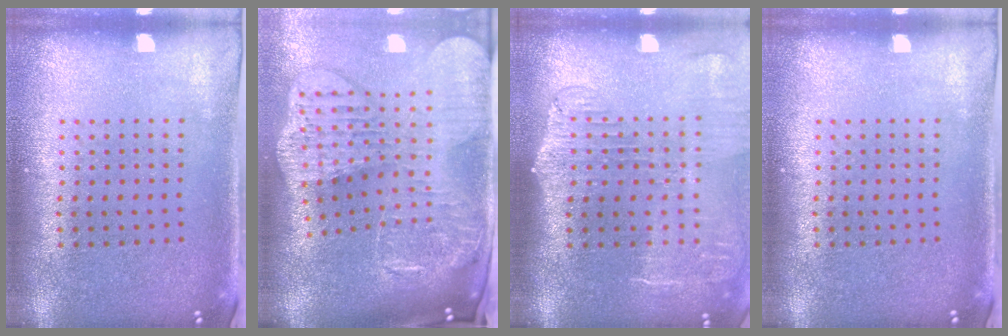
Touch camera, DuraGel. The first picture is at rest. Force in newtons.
{"total": 4.3, "press": 3.3, "slide": 2.8}
{"total": 2.1, "press": 1.7, "slide": 1.2}
{"total": 0.0}